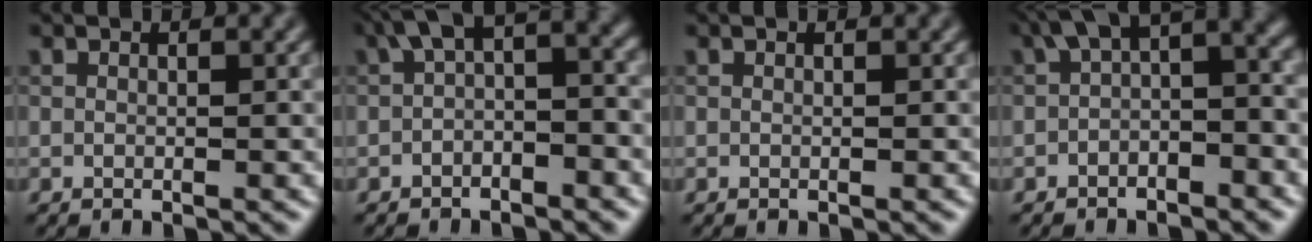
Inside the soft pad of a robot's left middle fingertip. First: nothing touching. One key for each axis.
{"total": 4.5, "fx": -0.1, "fy": 2.1, "fz": 4.0, "tx": -0.051, "ty": 0.020, "tz": -0.016}
{"total": 0.0}
{"total": 5.5, "fx": 0.3, "fy": 2.7, "fz": 4.8, "tx": -0.059, "ty": 0.020, "tz": -0.012}